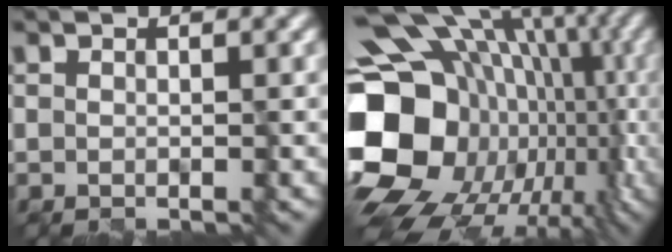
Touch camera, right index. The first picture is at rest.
{"total": 19.3, "force": [-2.4, 14.4, 12.6], "torque": [-0.223, 0.014, -0.033]}